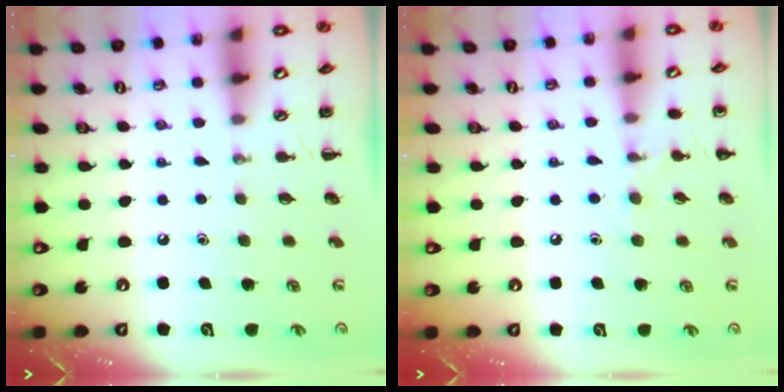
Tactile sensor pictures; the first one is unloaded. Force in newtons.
{"total": 6.7, "press": 6.4, "slide": 1.9}